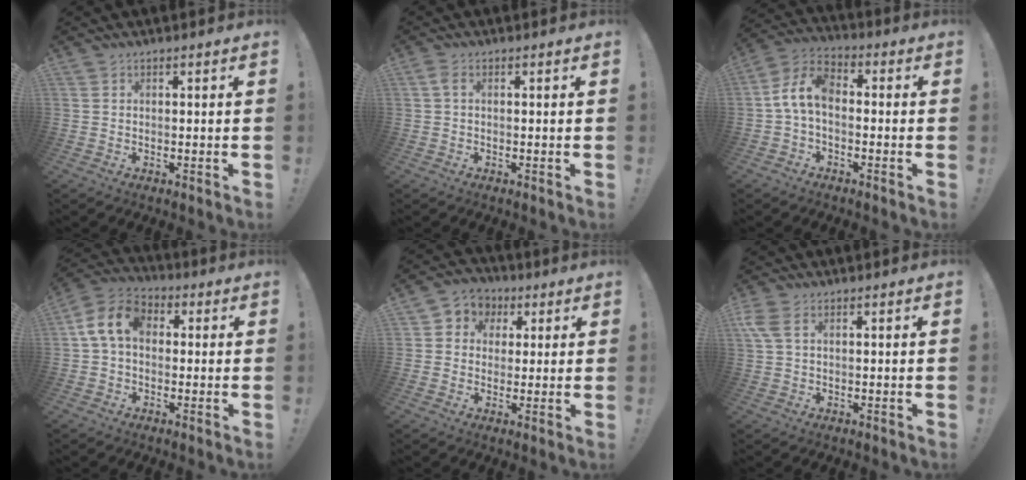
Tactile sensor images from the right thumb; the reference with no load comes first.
{"total": 2.1, "force": [0.3, 0.7, 2.0], "torque": [-0.047, 0.007, 0.008]}
{"total": 9.0, "force": [-0.7, 5.2, 7.3], "torque": [-0.146, 0.009, -0.008]}
{"total": 10.9, "force": [1.7, 7.4, 7.9], "torque": [-0.164, 0.016, 0.036]}
{"total": 6.0, "force": [0.4, 5.8, 1.6], "torque": [-0.020, 0.002, 0.013]}
{"total": 4.6, "force": [1.7, 2.3, 3.6], "torque": [-0.092, 0.002, 0.031]}